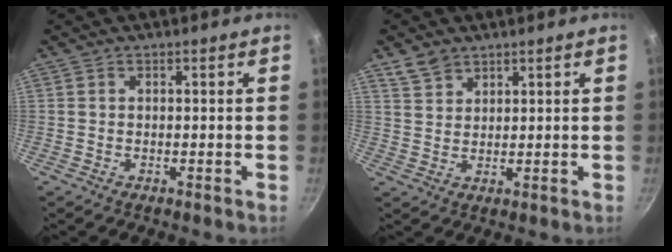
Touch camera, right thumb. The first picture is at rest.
{"total": 4.2, "force": [3.1, 2.4, 1.3], "torque": [-0.017, -0.007, 0.065]}